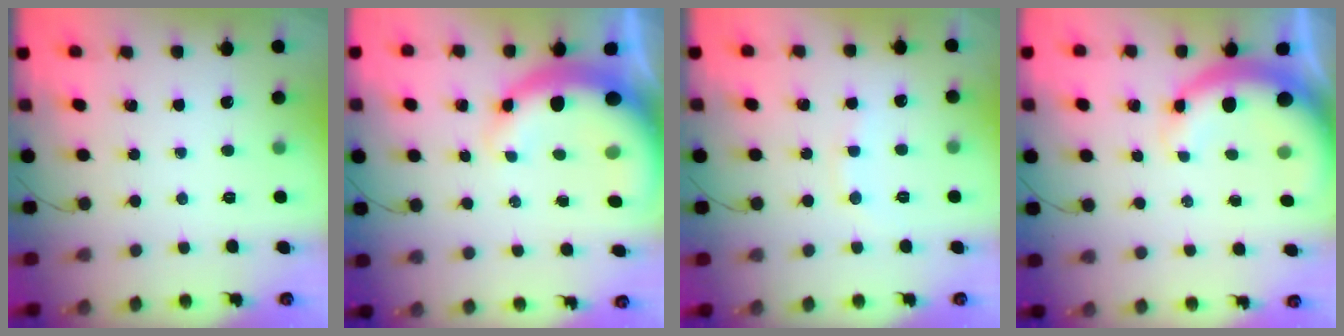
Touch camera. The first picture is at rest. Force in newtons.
{"total": 14.0, "press": 13.7, "slide": 2.9}
{"total": 5.9, "press": 5.8, "slide": 1.2}
{"total": 7.9, "press": 7.7, "slide": 1.9}